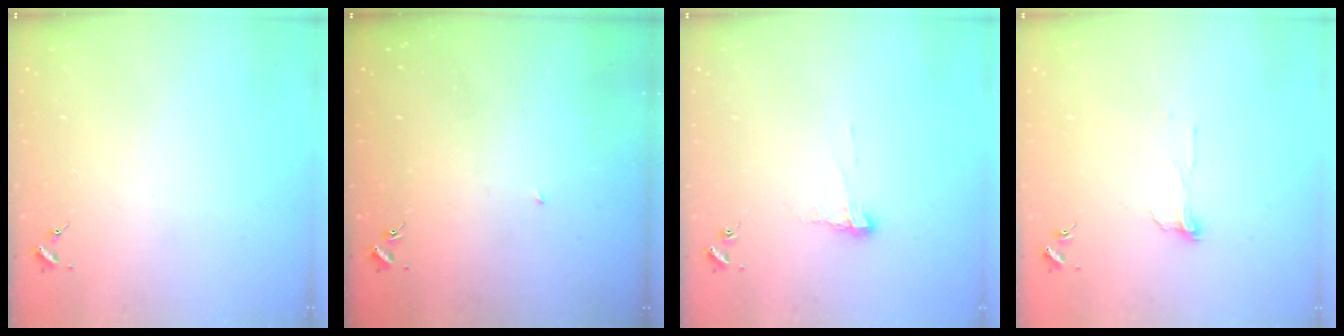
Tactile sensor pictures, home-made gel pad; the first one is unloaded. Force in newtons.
{"total": 2.3, "press": 2.3, "slide": 0.1}
{"total": 6.2, "press": 6.1, "slide": 0.6}
{"total": 6.0, "press": 6.0, "slide": 0.5}